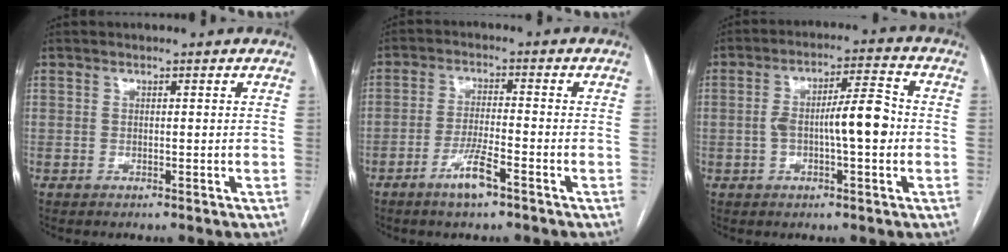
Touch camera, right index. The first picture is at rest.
{"total": 5.4, "force": [-3.4, 0.6, 4.2], "torque": [-0.082, -0.004, -0.063]}
{"total": 8.6, "force": [-0.9, 1.7, 8.4], "torque": [-0.146, 0.019, -0.016]}